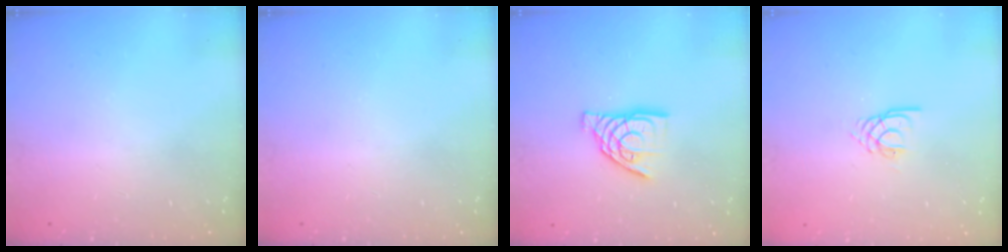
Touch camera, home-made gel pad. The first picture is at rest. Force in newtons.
{"total": 0.0}
{"total": 10.8, "press": 10.8, "slide": 0.8}
{"total": 2.6, "press": 2.6, "slide": 0.3}